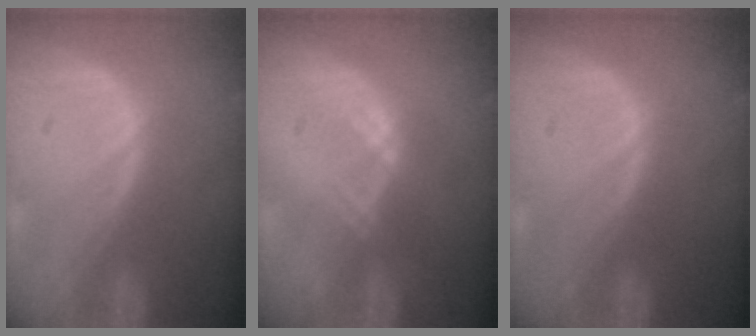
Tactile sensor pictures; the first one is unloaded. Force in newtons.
{"total": 1.5, "press": 1.3, "slide": 0.8}
{"total": 0.0}